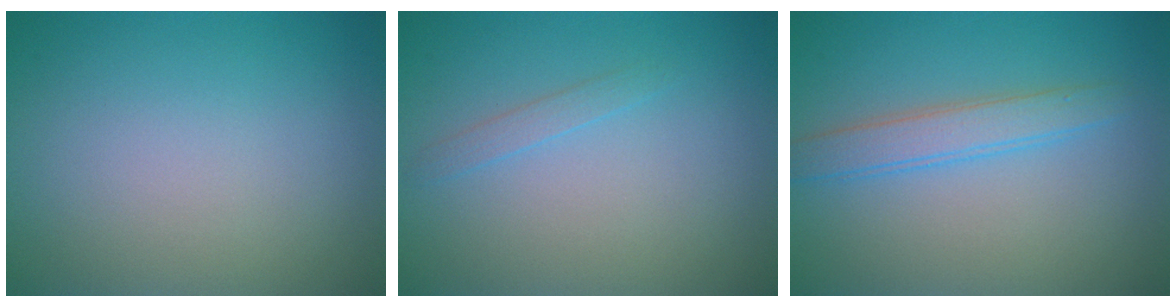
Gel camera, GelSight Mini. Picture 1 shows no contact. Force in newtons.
{"total": 0.9, "press": 0.9, "slide": 0.1}
{"total": 2.7, "press": 2.7, "slide": 0.1}